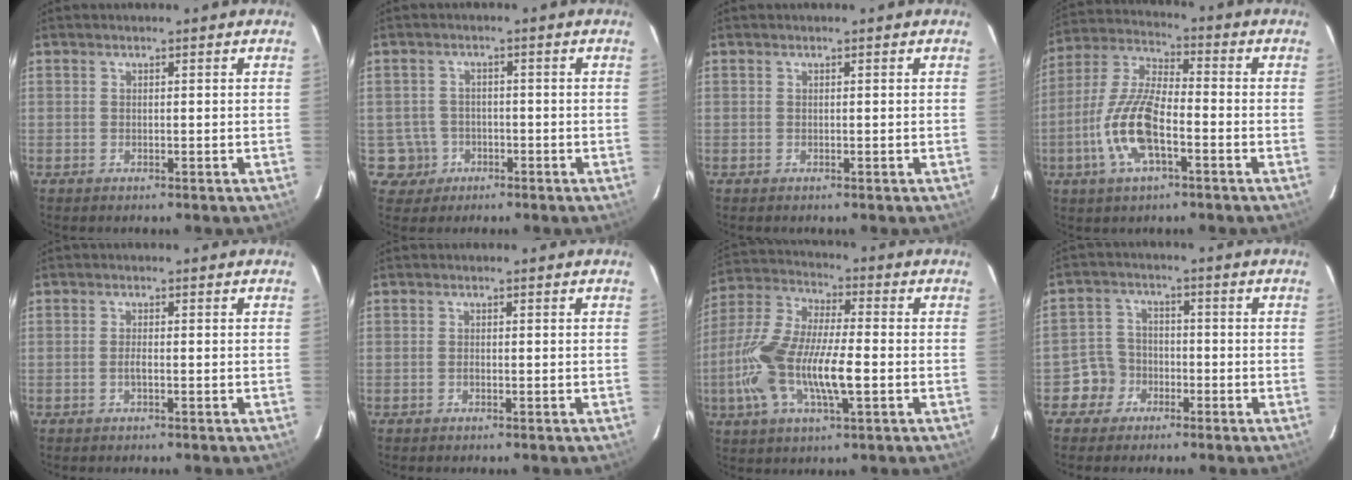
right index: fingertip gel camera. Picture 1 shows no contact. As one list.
[{"total": 4.7, "force": [-1.8, 4.3, -0.1], "torque": [-0.008, 0.018, -0.028]}, {"total": 0.0}, {"total": 13.4, "force": [-4.6, 4.8, 11.7], "torque": [-0.251, -0.001, -0.092]}, {"total": 1.0, "force": [-0.4, 0.2, 0.9], "torque": [-0.019, -0.001, -0.007]}, {"total": 0.6, "force": [-0.3, 0.3, 0.4], "torque": [-0.008, 0.001, -0.006]}, {"total": 17.3, "force": [-3.8, 5.6, 15.9], "torque": [-0.334, -0.004, -0.077]}, {"total": 5.4, "force": [-2.9, 4.5, 0.1], "torque": [-0.007, 0.023, -0.055]}]